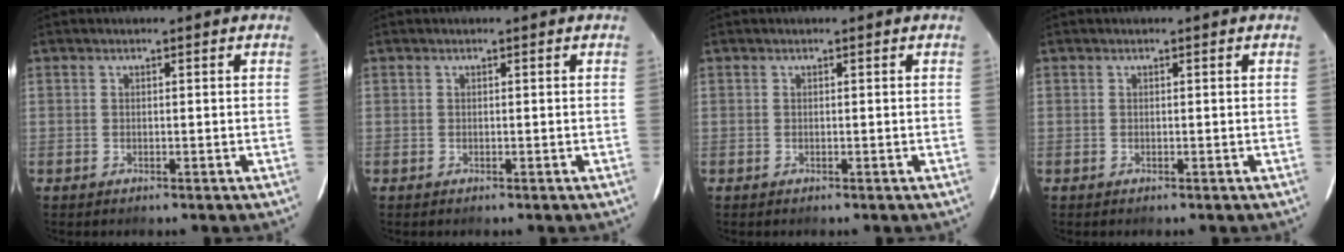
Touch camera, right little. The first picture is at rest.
{"total": 0.0}
{"total": 0.0}
{"total": 0.0}